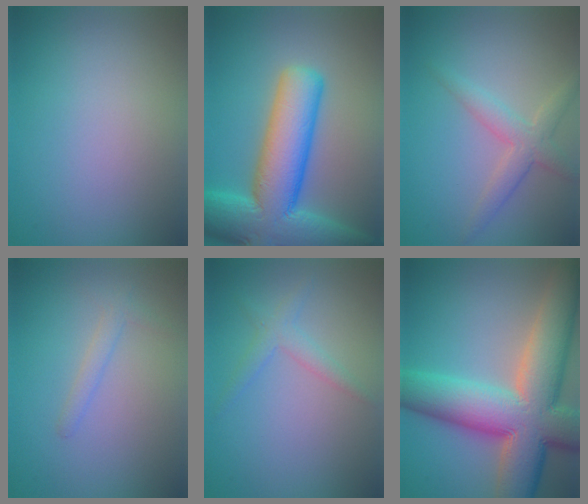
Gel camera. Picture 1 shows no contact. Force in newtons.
{"total": 13.4, "press": 13.4, "slide": 0.7}
{"total": 3.0, "press": 3.0, "slide": 0.3}
{"total": 1.3, "press": 1.3, "slide": 0.0}
{"total": 1.9, "press": 1.9, "slide": 0.2}
{"total": 14.6, "press": 14.6, "slide": 1.0}